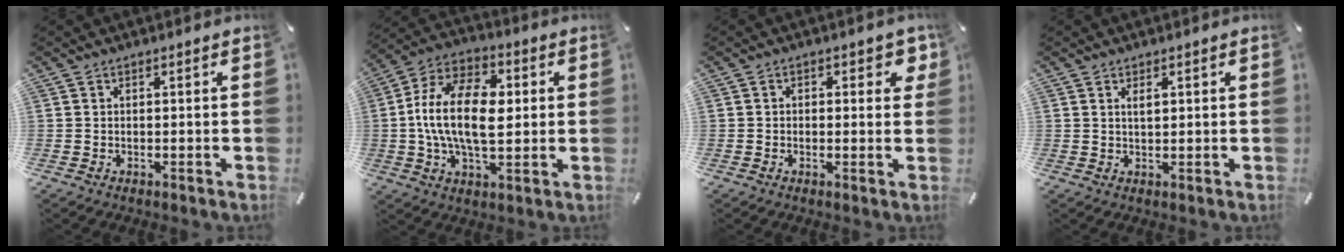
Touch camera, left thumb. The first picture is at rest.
{"total": 16.7, "force": [0.5, 9.4, 13.8], "torque": [-0.279, 0.002, 0.001]}
{"total": 3.1, "force": [0.5, 2.0, 2.3], "torque": [-0.016, -0.004, 0.001]}
{"total": 1.7, "force": [0.7, 0.6, 1.4], "torque": [-0.030, 0.001, 0.012]}